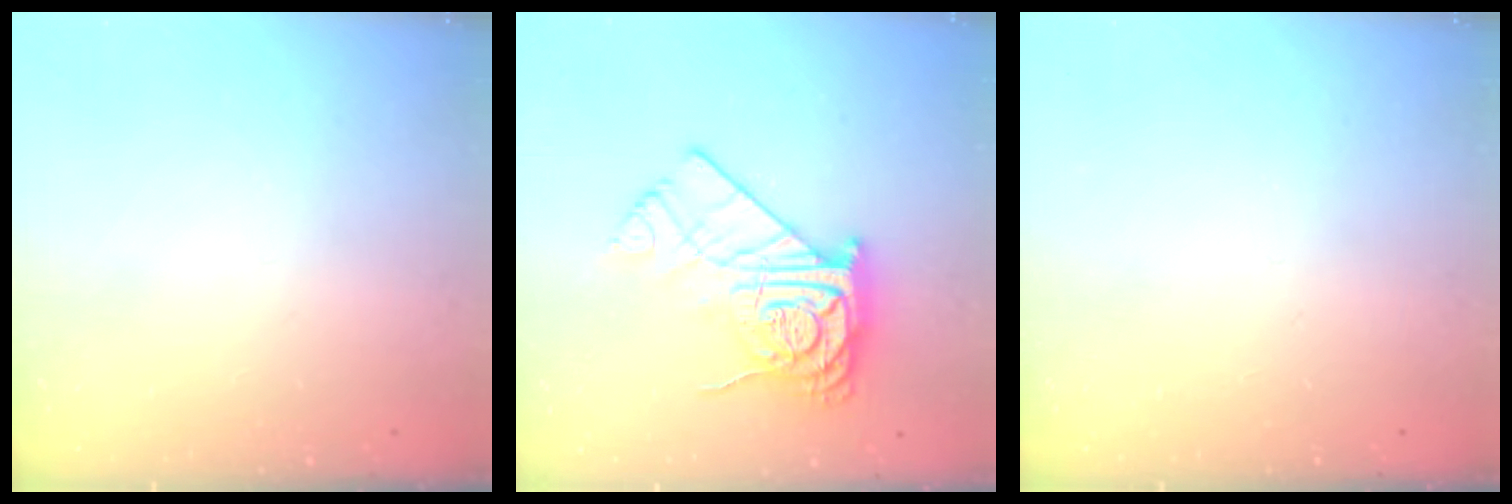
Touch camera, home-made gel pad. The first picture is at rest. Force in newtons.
{"total": 18.7, "press": 18.7, "slide": 1.0}
{"total": 0.0}